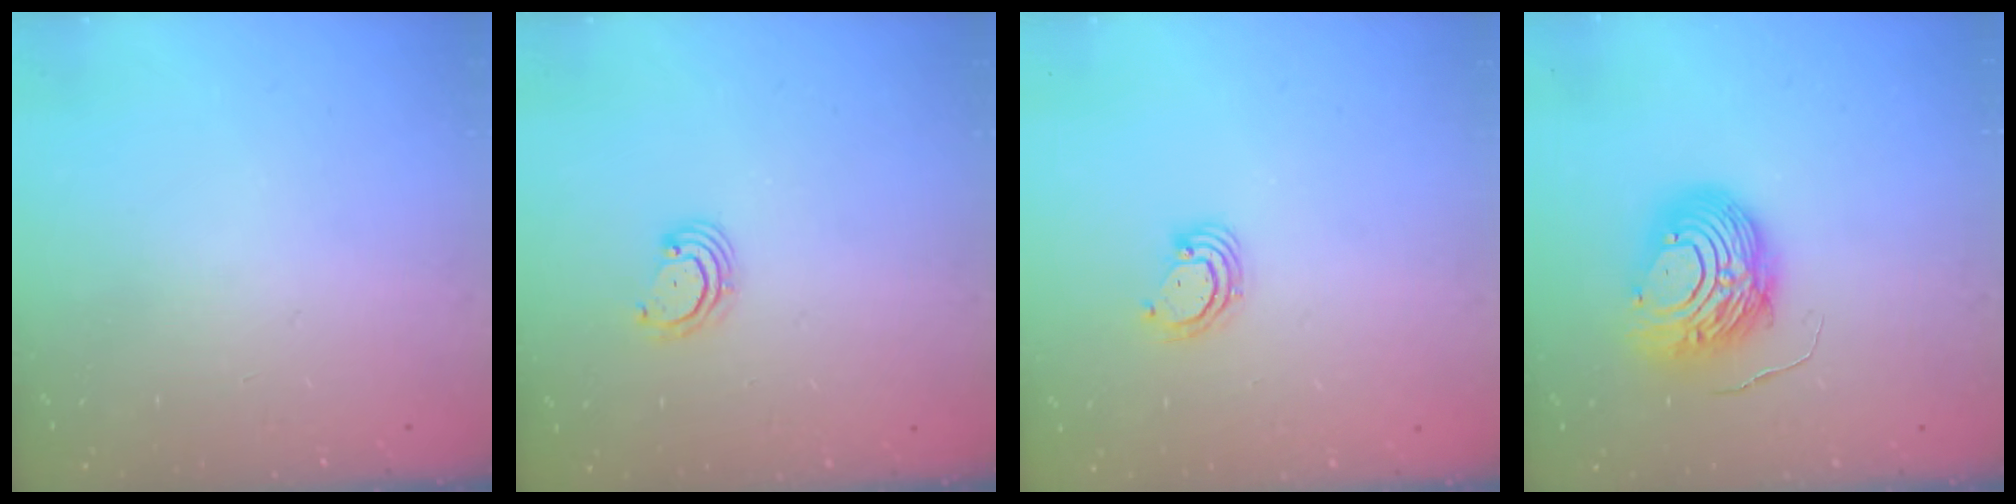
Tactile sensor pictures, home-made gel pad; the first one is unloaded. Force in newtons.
{"total": 3.2, "press": 3.2, "slide": 0.5}
{"total": 3.5, "press": 3.5, "slide": 0.2}
{"total": 10.4, "press": 10.3, "slide": 1.1}